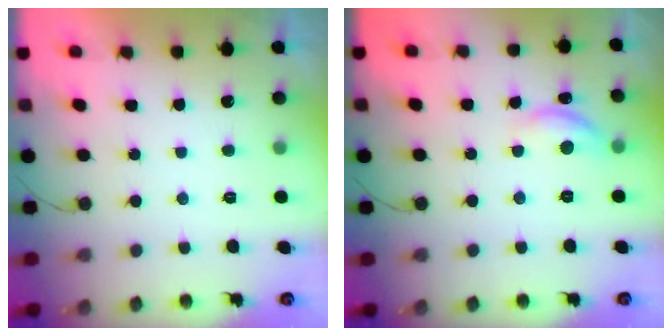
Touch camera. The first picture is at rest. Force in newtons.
{"total": 9.5, "press": 9.5, "slide": 0.7}